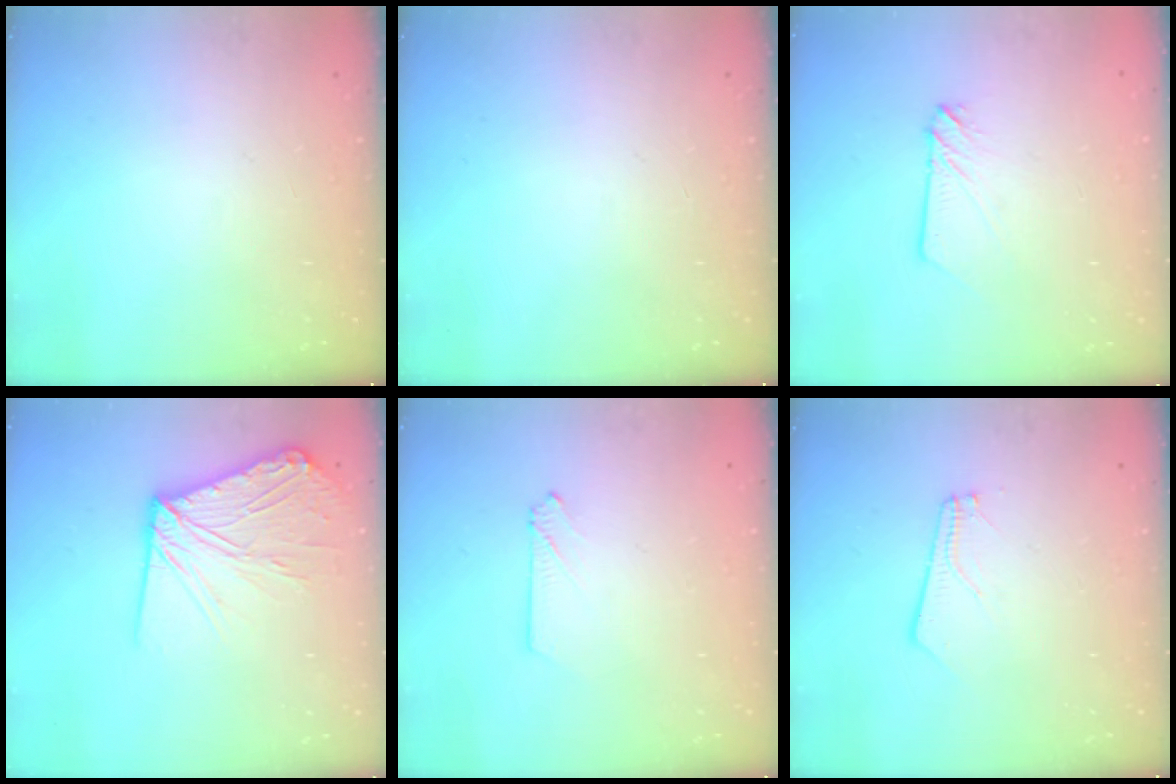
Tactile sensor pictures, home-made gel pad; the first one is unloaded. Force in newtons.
{"total": 0.0}
{"total": 3.3, "press": 3.2, "slide": 0.4}
{"total": 13.3, "press": 13.2, "slide": 1.6}
{"total": 2.1, "press": 2.1, "slide": 0.2}
{"total": 2.5, "press": 2.5, "slide": 0.3}